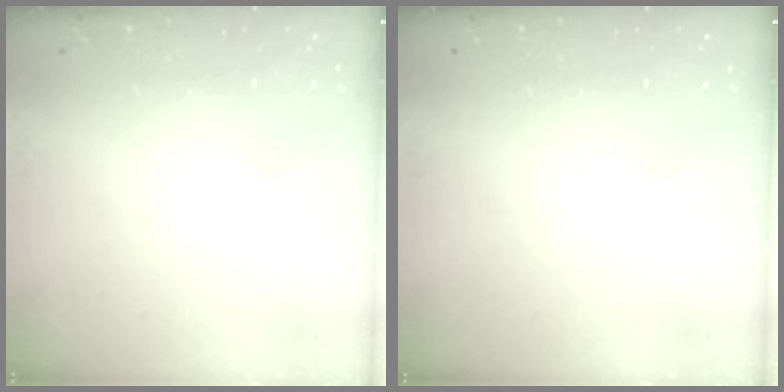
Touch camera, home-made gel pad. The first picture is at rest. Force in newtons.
{"total": 0.0}